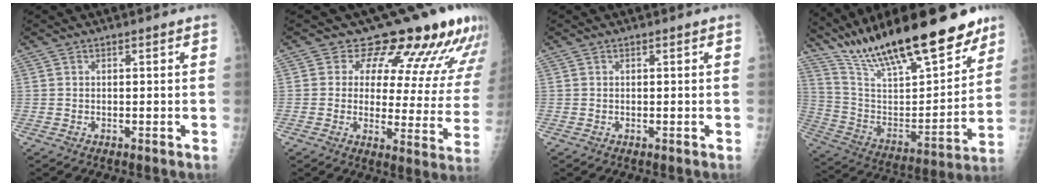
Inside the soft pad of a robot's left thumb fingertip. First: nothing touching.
{"total": 16.6, "force": [12.9, 6.3, 8.4], "torque": [-0.055, -0.084, 0.141]}
{"total": 0.0}
{"total": 29.2, "force": [21.8, 8.4, 17.5], "torque": [-0.261, -0.072, 0.365]}